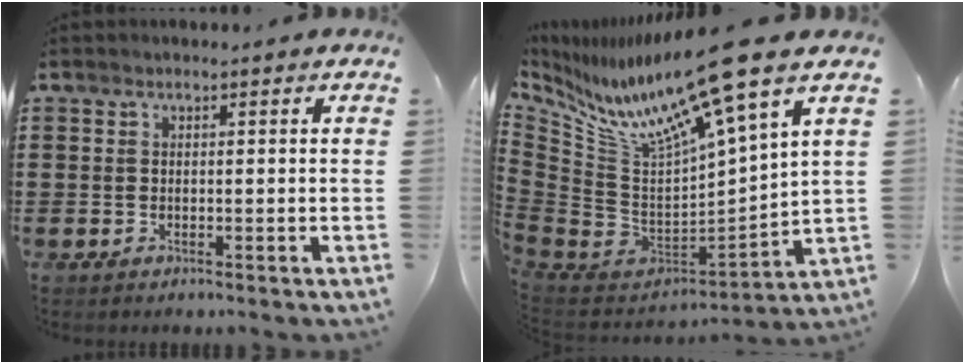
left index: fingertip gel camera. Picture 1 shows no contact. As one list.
[{"total": 14.3, "force": [9.4, 1.6, 10.6], "torque": [-0.224, -0.070, 0.141]}]